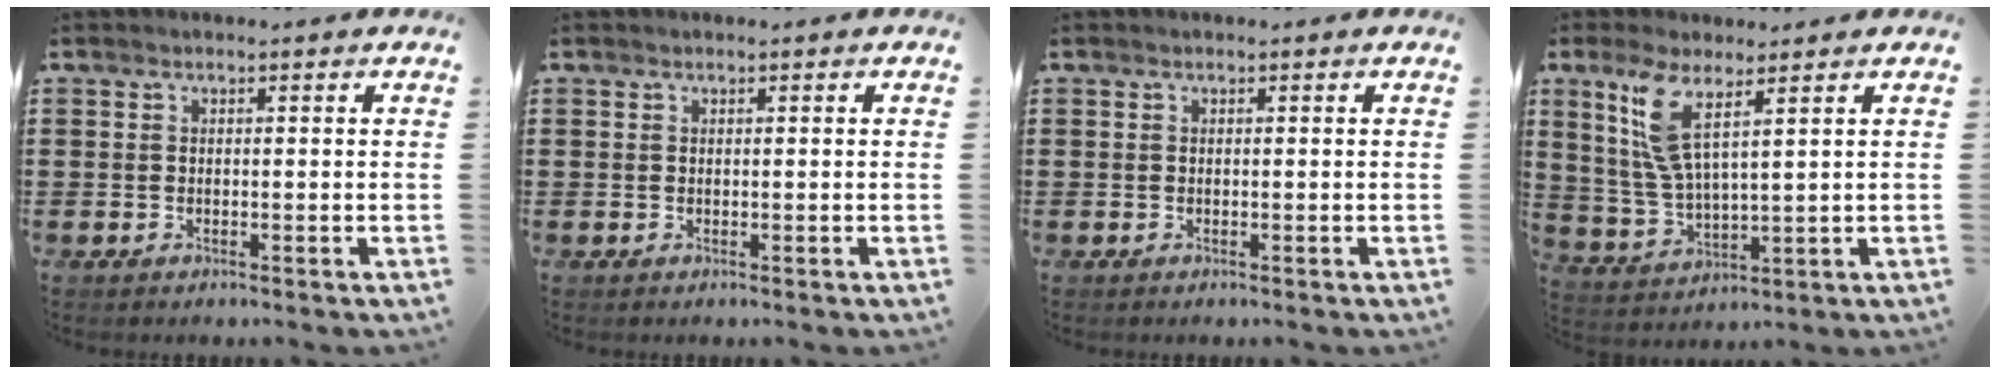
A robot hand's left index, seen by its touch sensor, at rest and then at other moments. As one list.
[{"total": 0.0}, {"total": 0.0}, {"total": 8.2, "force": [4.9, 2.0, 6.3], "torque": [-0.160, -0.010, 0.080]}]